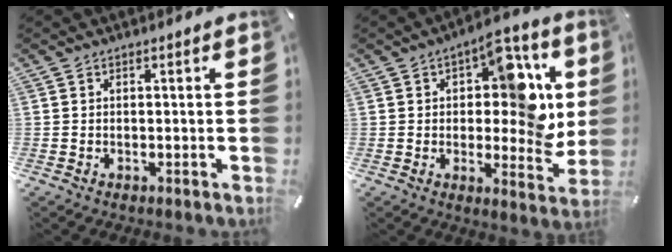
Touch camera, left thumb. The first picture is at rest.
{"total": 13.8, "force": [3.8, 7.2, 11.1], "torque": [-0.122, -0.031, 0.058]}